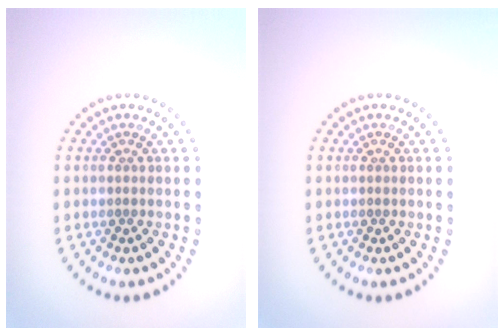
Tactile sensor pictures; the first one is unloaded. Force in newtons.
{"total": 0.0}